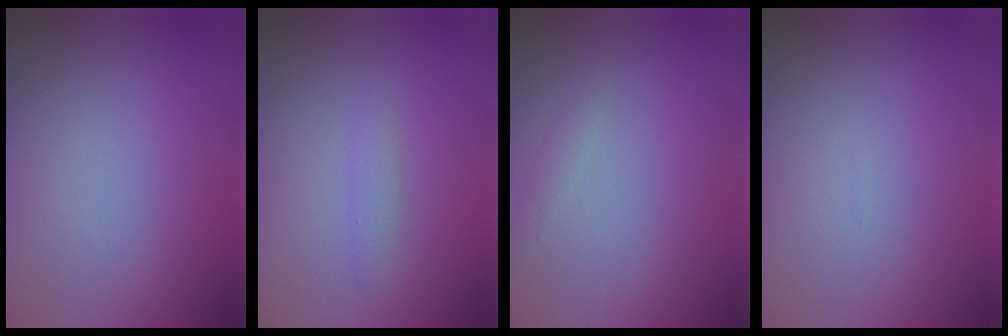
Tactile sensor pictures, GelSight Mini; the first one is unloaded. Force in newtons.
{"total": 0.9, "press": 0.9, "slide": 0.0}
{"total": 0.8, "press": 0.8, "slide": 0.0}
{"total": 0.0}